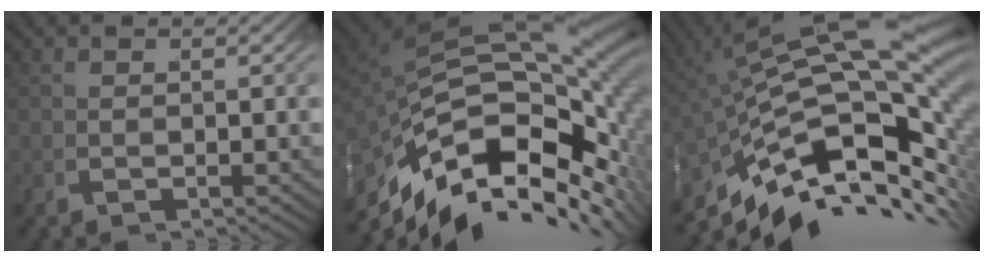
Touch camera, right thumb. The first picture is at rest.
{"total": 21.1, "force": [-0.4, 13.0, 16.6], "torque": [-0.279, -0.026, 0.002]}
{"total": 17.2, "force": [-1.9, 8.5, 14.9], "torque": [-0.249, -0.028, -0.002]}